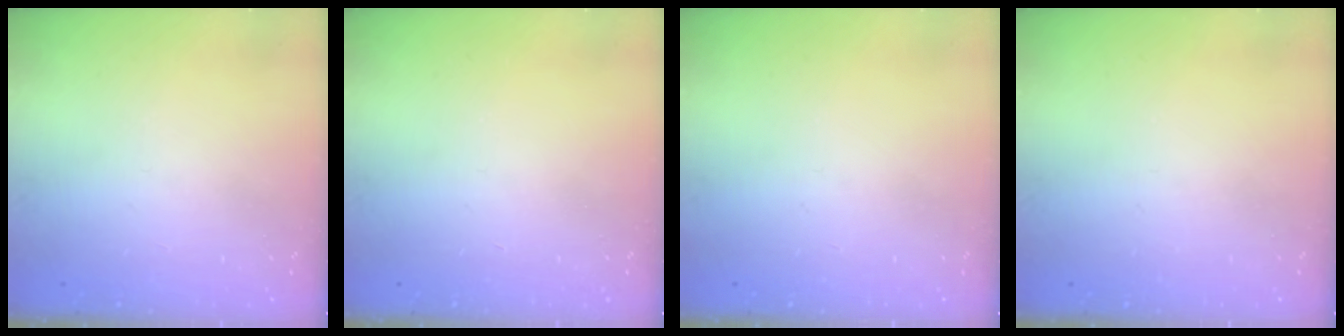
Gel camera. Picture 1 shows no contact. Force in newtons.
{"total": 0.0}
{"total": 0.0}
{"total": 0.0}